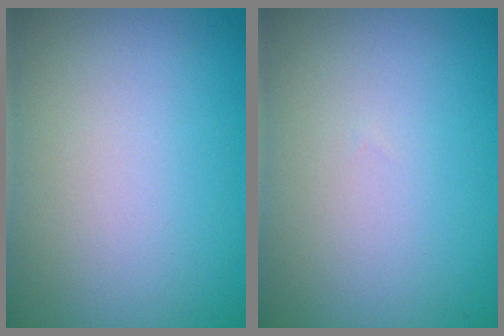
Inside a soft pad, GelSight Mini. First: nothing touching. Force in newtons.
{"total": 0.0}